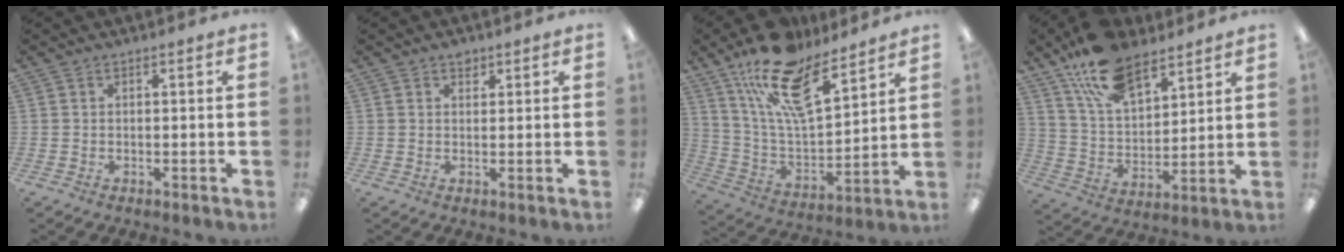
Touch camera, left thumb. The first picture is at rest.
{"total": 1.7, "force": [1.3, 1.0, 0.5], "torque": [-0.003, -0.004, 0.023]}
{"total": 20.0, "force": [14.2, 7.7, 11.8], "torque": [-0.219, -0.077, 0.253]}
{"total": 16.8, "force": [11.7, 8.2, 8.9], "torque": [-0.169, -0.051, 0.215]}